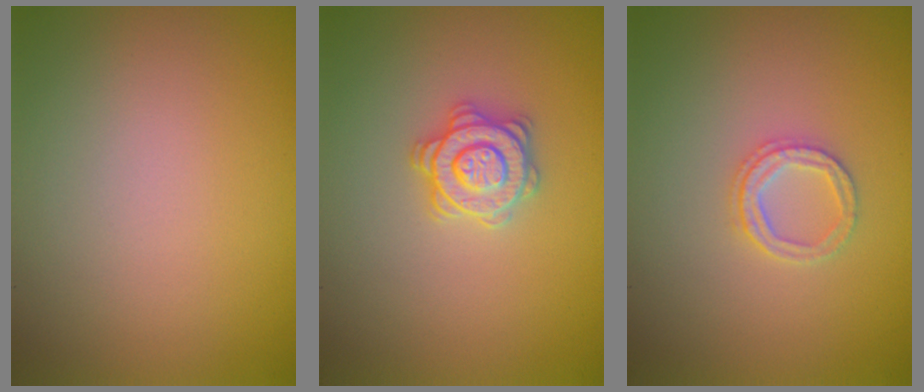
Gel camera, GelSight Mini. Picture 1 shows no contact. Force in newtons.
{"total": 2.9, "press": 2.8, "slide": 0.6}
{"total": 2.1, "press": 2.0, "slide": 0.4}